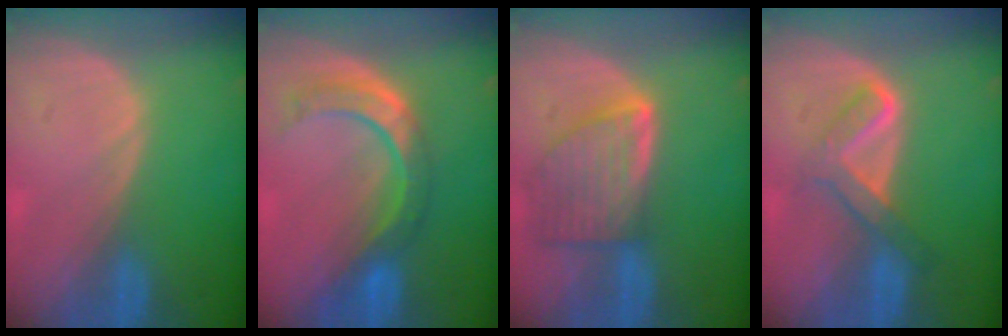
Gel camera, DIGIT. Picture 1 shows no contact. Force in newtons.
{"total": 8.5, "press": 7.2, "slide": 4.5}
{"total": 8.0, "press": 7.2, "slide": 3.5}
{"total": 5.1, "press": 5.0, "slide": 0.7}